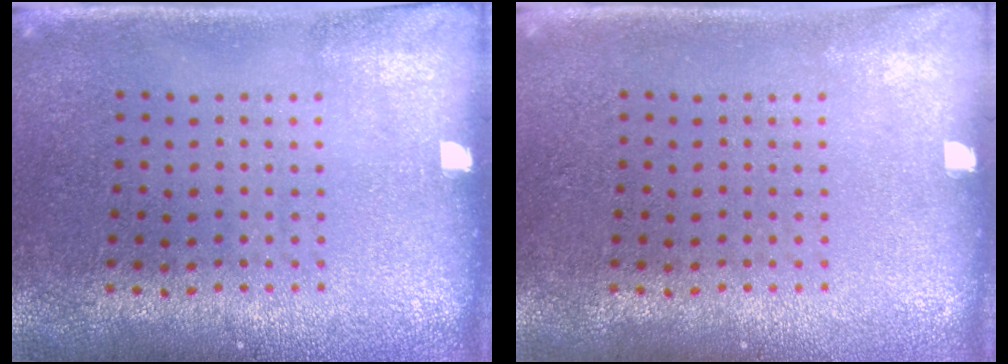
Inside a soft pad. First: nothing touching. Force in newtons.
{"total": 0.0}